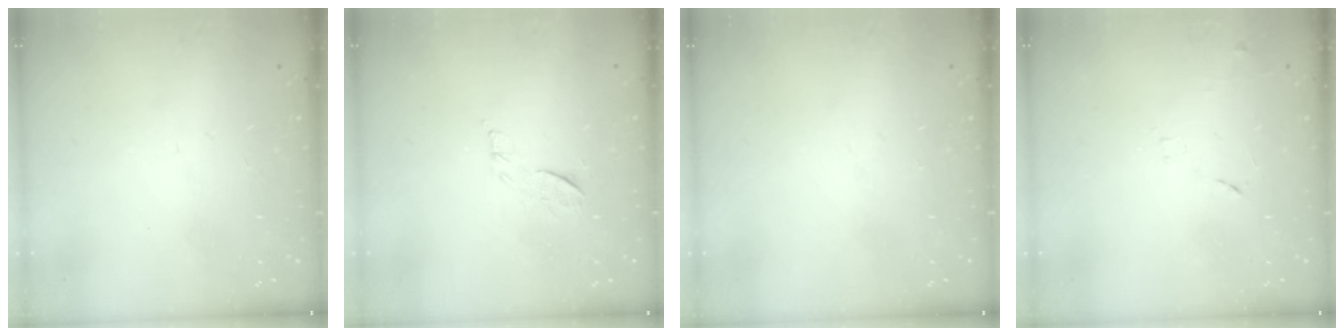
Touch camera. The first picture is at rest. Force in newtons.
{"total": 7.8, "press": 7.7, "slide": 0.7}
{"total": 0.0}
{"total": 9.2, "press": 9.1, "slide": 0.7}